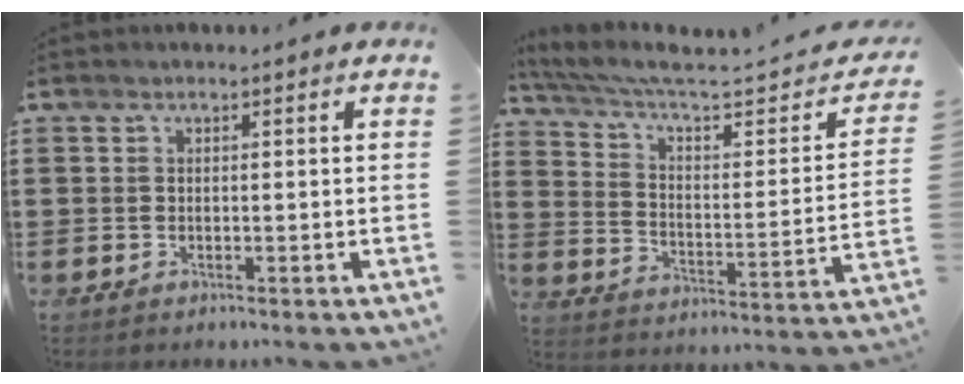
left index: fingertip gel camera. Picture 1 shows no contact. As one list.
[{"total": 5.2, "force": [3.6, 1.3, 3.5], "torque": [-0.087, -0.027, 0.055]}]